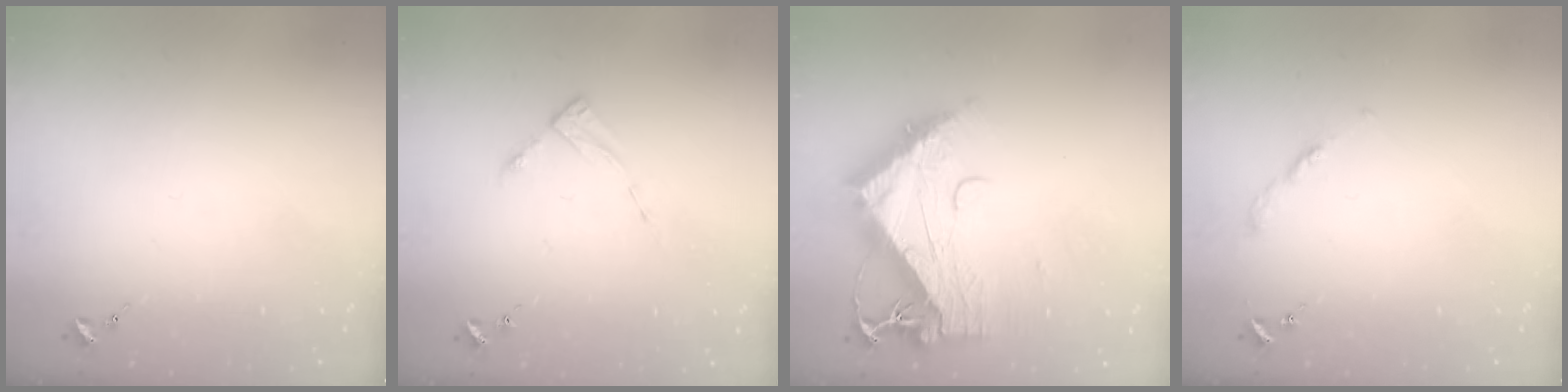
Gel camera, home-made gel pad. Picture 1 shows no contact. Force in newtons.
{"total": 2.8, "press": 2.8, "slide": 0.4}
{"total": 15.6, "press": 15.5, "slide": 1.5}
{"total": 2.7, "press": 2.6, "slide": 0.3}